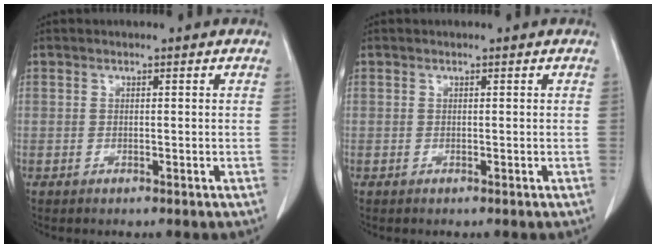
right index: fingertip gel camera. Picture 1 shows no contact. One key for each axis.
{"total": 0.0}